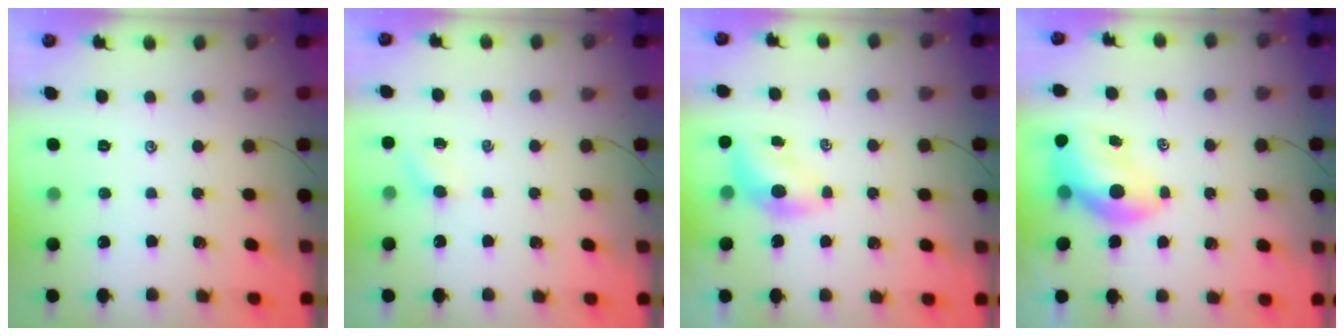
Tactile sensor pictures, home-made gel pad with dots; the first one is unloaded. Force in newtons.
{"total": 2.7, "press": 2.6, "slide": 0.8}
{"total": 4.8, "press": 4.7, "slide": 0.8}
{"total": 7.4, "press": 7.2, "slide": 1.5}